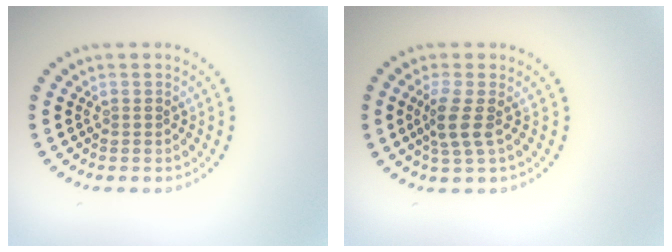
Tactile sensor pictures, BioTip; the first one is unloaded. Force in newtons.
{"total": 2.5, "press": 1.9, "slide": 1.6}